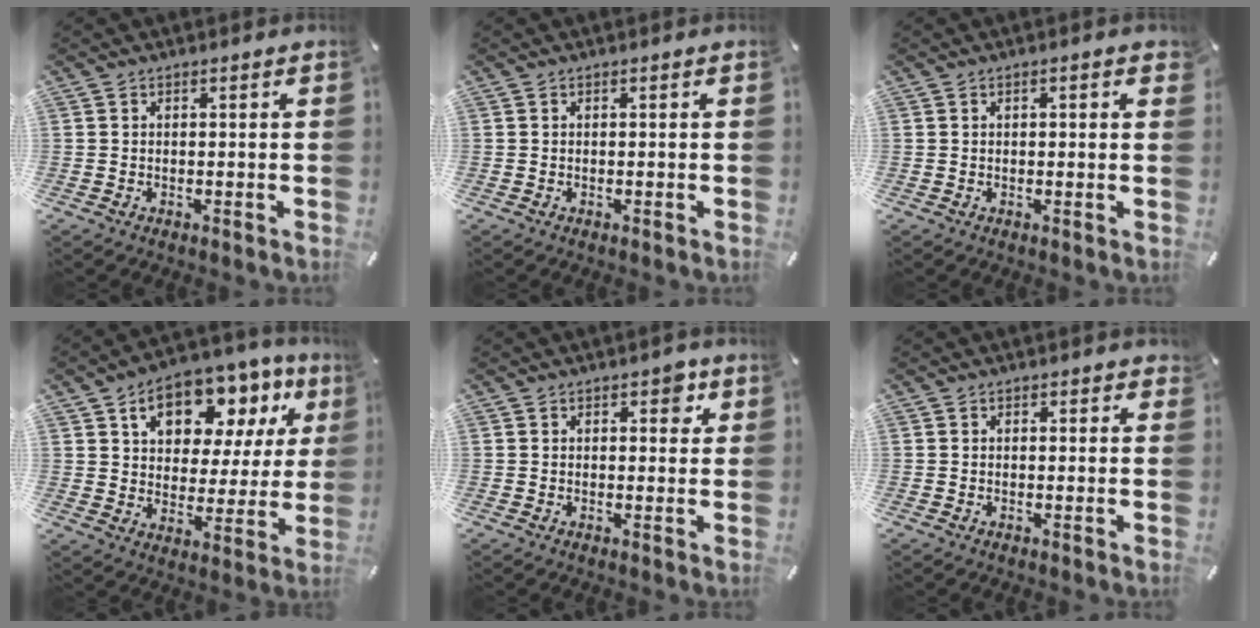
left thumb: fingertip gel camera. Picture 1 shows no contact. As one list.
[{"total": 0.0}, {"total": 1.6, "force": [0.4, 0.5, 1.5], "torque": [-0.020, 0.000, 0.003]}, {"total": 14.5, "force": [7.8, 9.5, 7.7], "torque": [-0.120, -0.039, 0.136]}, {"total": 3.6, "force": [1.5, 2.1, 2.6], "torque": [-0.017, -0.006, 0.015]}, {"total": 0.6, "force": [0.1, 0.4, 0.4], "torque": [0.001, 0.000, 0.000]}]